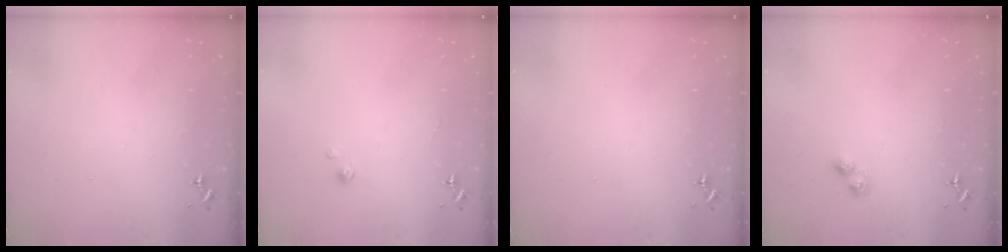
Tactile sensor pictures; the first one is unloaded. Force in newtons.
{"total": 1.0, "press": 1.0, "slide": 0.1}
{"total": 0.0}
{"total": 2.6, "press": 2.6, "slide": 0.4}